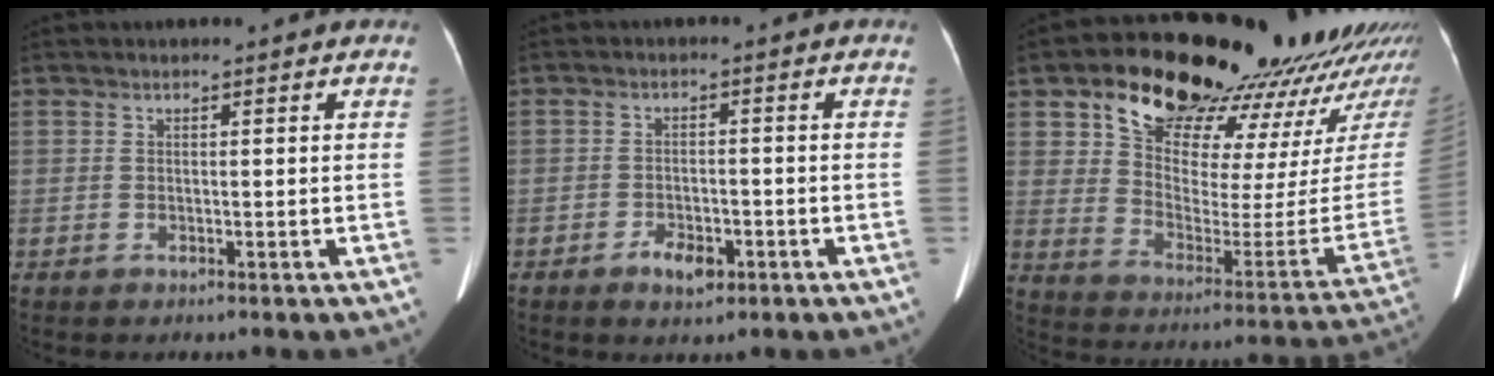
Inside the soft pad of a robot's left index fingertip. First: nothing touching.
{"total": 3.4, "force": [-2.0, 1.8, 2.1], "torque": [-0.038, 0.001, -0.028]}
{"total": 26.0, "force": [20.6, 8.6, 13.3], "torque": [-0.182, -0.013, 0.279]}